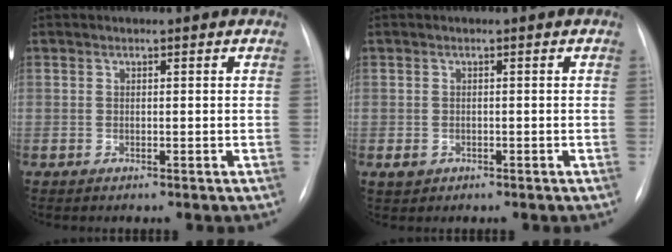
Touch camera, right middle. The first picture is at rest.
{"total": 1.4, "force": [-0.5, 1.2, 0.5], "torque": [-0.007, 0.002, -0.002]}